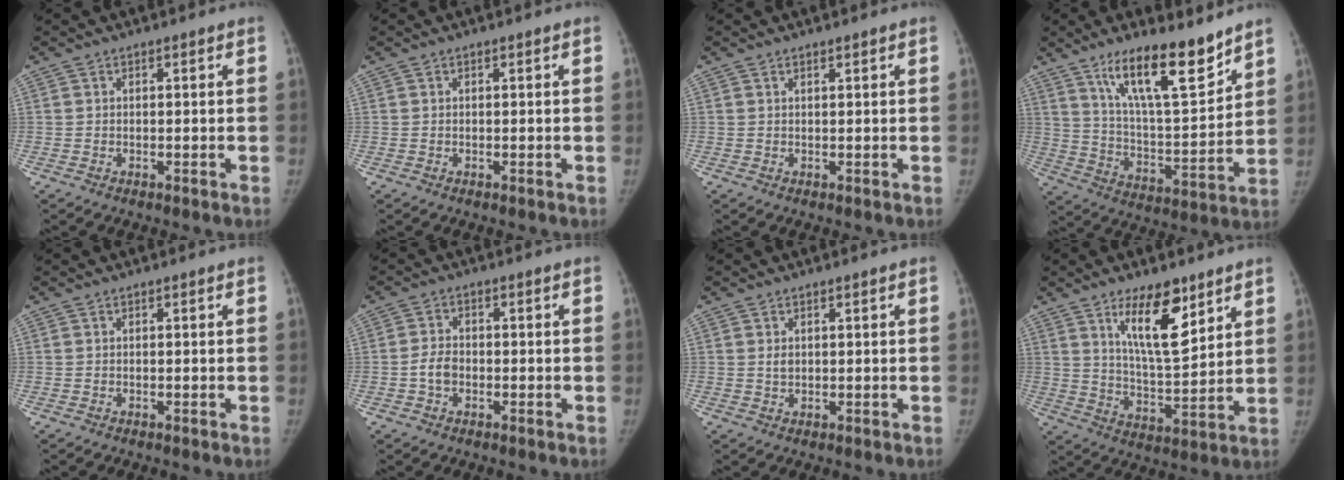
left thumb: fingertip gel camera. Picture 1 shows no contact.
{"total": 0.0}
{"total": 0.6, "force": [0.6, 0.1, 0.3], "torque": [-0.006, -0.003, 0.011]}
{"total": 17.4, "force": [12.1, 4.5, 11.7], "torque": [-0.162, -0.080, 0.216]}
{"total": 0.0}
{"total": 3.4, "force": [-0.9, 2.4, 2.2], "torque": [-0.038, 0.012, -0.021]}
{"total": 1.4, "force": [0.5, 0.9, 1.0], "torque": [-0.013, -0.004, 0.013]}
{"total": 12.8, "force": [7.4, 4.5, 9.4], "torque": [-0.131, -0.056, 0.135]}